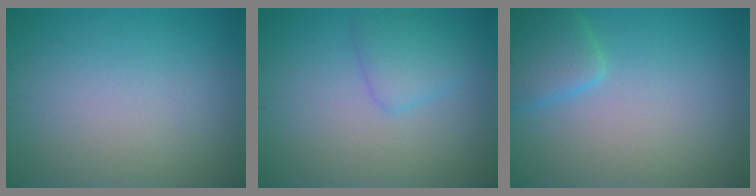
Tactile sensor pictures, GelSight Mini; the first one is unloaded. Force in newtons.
{"total": 2.5, "press": 2.4, "slide": 0.2}
{"total": 2.9, "press": 2.9, "slide": 0.2}